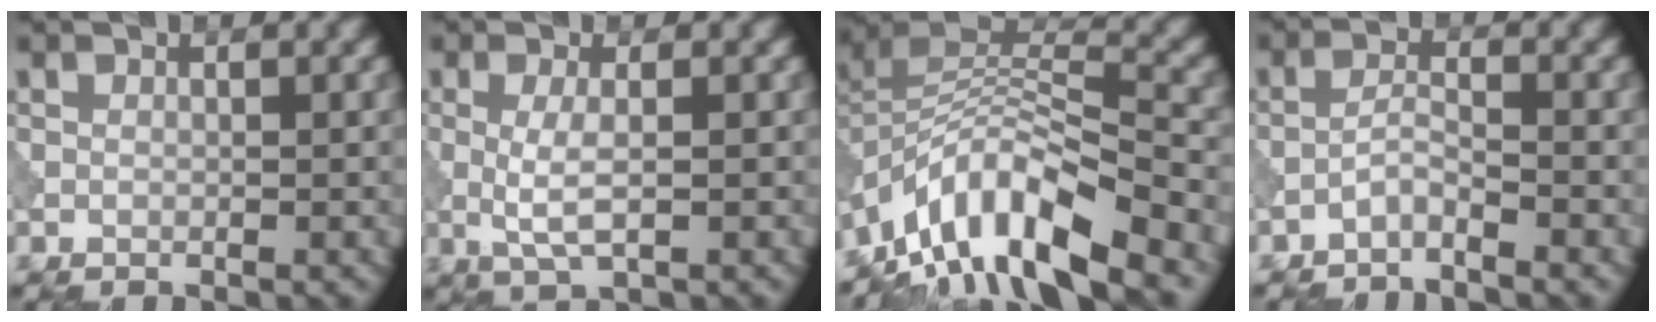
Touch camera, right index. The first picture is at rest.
{"total": 2.8, "force": [-0.1, 0.7, 2.7], "torque": [-0.062, -0.004, -0.002]}
{"total": 11.5, "force": [-7.6, 4.1, 7.5], "torque": [-0.127, 0.016, -0.147]}
{"total": 1.9, "force": [-1.6, 0.1, 1.0], "torque": [-0.019, 0.007, -0.039]}